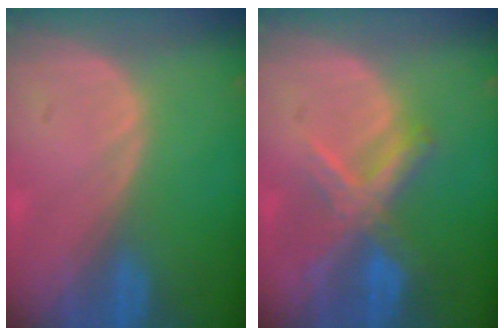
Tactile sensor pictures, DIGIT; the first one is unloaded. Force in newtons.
{"total": 7.3, "press": 6.2, "slide": 4.0}